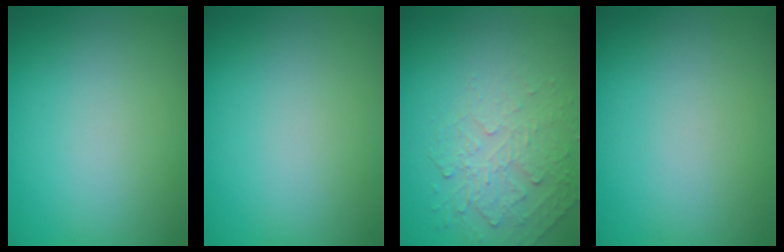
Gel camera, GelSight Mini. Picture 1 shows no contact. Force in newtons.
{"total": 0.0}
{"total": 2.2, "press": 1.4, "slide": 1.7}
{"total": 0.0}